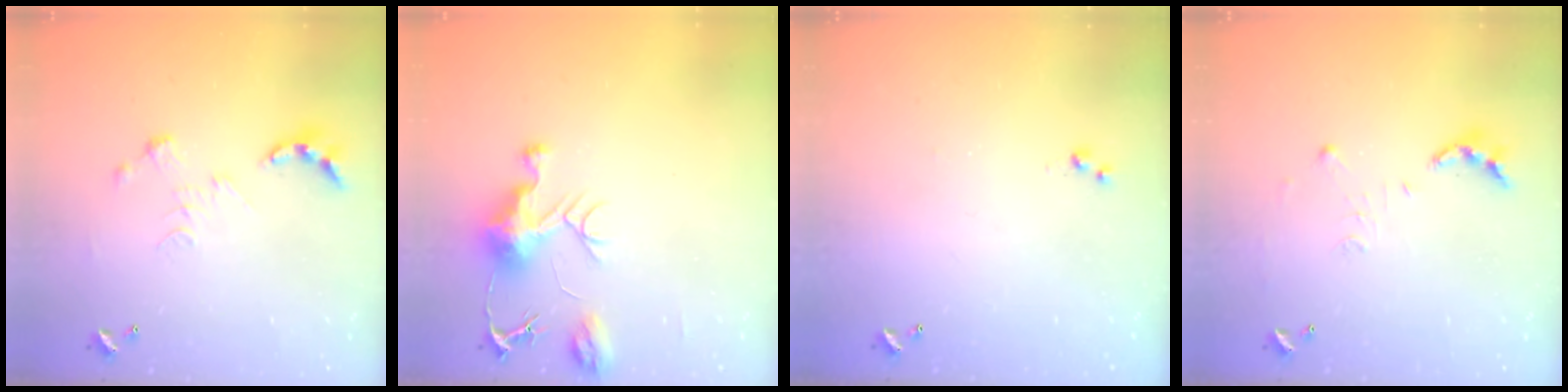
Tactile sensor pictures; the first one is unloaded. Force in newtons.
{"total": 9.2, "press": 9.2, "slide": 1.0}
{"total": 3.0, "press": 3.0, "slide": 0.4}
{"total": 7.0, "press": 7.0, "slide": 0.5}